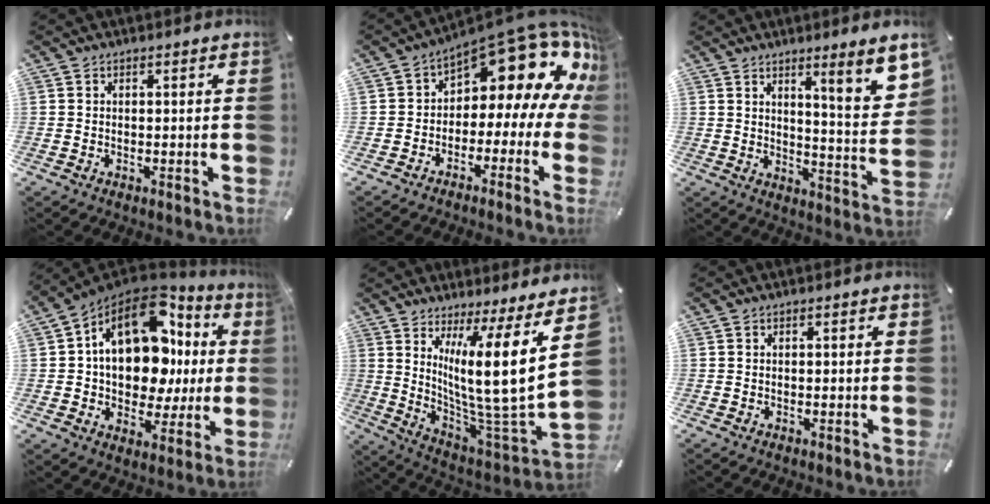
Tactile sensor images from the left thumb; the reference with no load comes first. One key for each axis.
{"total": 15.5, "fx": 9.5, "fy": 7.2, "fz": 9.9, "tx": -0.129, "ty": -0.083, "tz": 0.152}
{"total": 10.0, "fx": 6.6, "fy": 0.6, "fz": 7.5, "tx": -0.100, "ty": -0.056, "tz": 0.101}
{"total": 19.7, "fx": 4.5, "fy": 12.8, "fz": 14.2, "tx": -0.223, "ty": -0.031, "tz": 0.076}
{"total": 18.7, "fx": 7.1, "fy": 2.2, "fz": 17.2, "tx": -0.290, "ty": -0.080, "tz": 0.107}
{"total": 0.0}